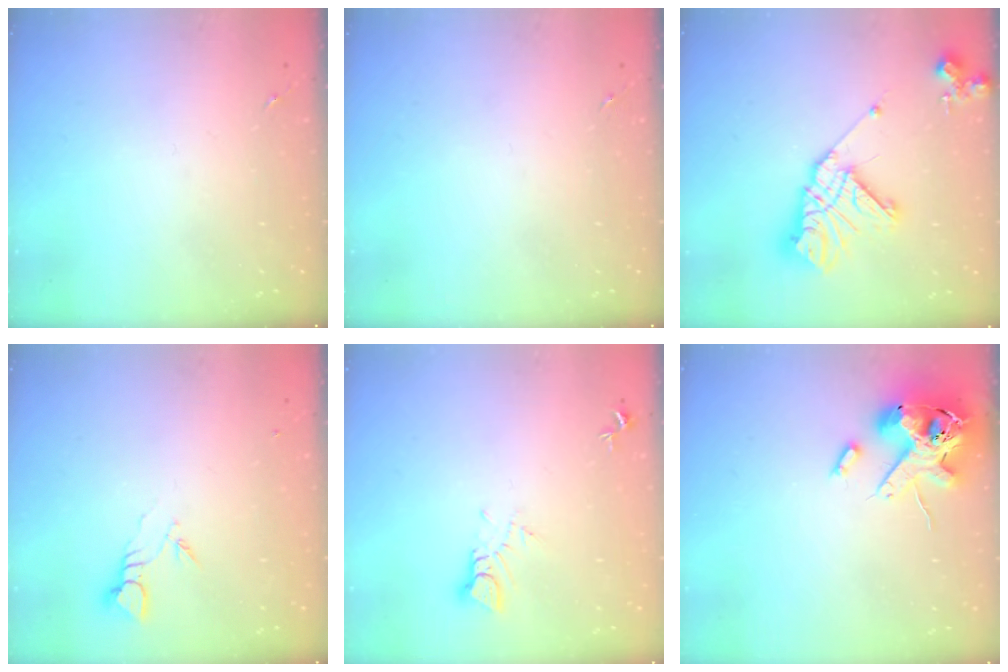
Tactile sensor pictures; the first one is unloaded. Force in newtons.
{"total": 0.0}
{"total": 17.8, "press": 17.7, "slide": 2.1}
{"total": 3.7, "press": 3.7, "slide": 0.3}
{"total": 3.8, "press": 3.8, "slide": 0.4}
{"total": 16.4, "press": 16.2, "slide": 2.7}